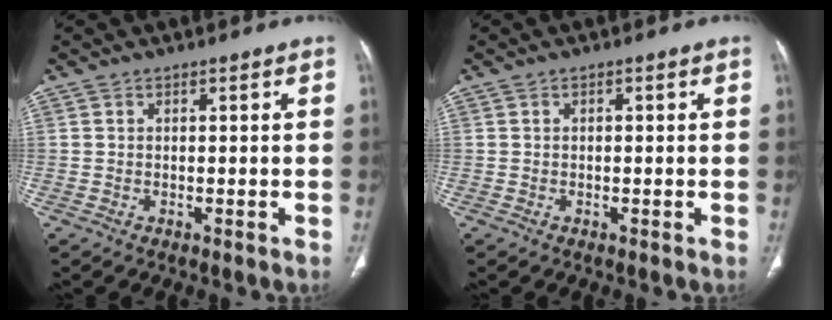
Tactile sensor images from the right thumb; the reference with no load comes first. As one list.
[{"total": 0.5, "force": [0.1, 0.2, 0.5], "torque": [-0.012, 0.004, 0.003]}]